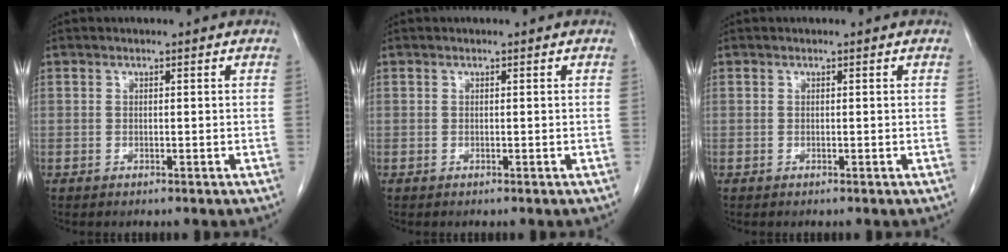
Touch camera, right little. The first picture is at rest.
{"total": 0.0}
{"total": 0.0}